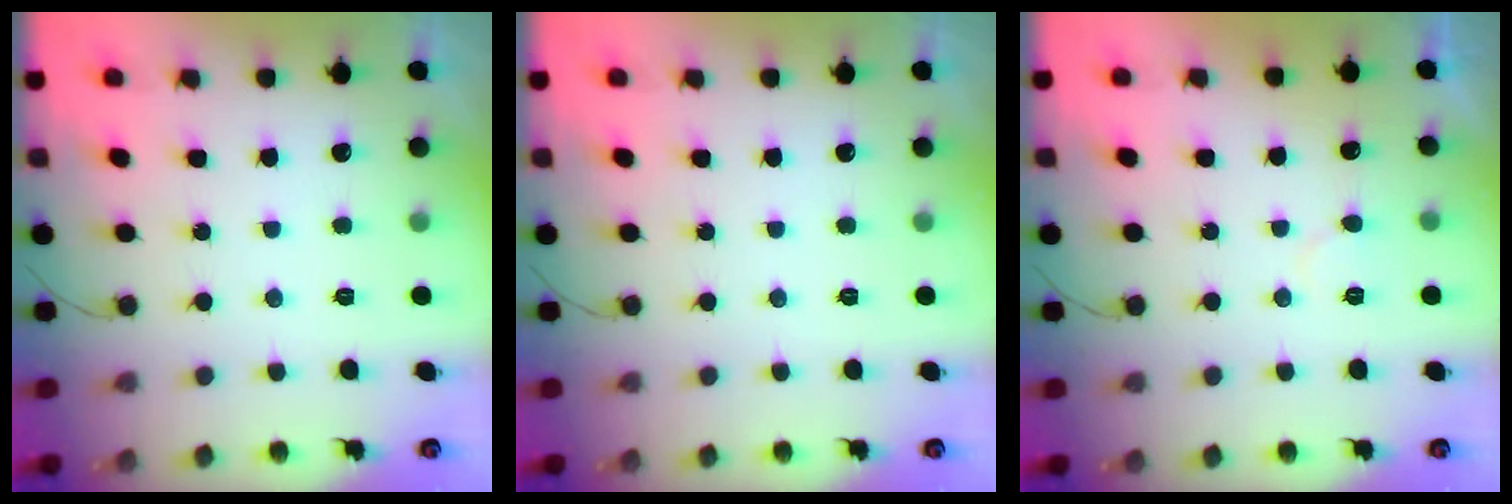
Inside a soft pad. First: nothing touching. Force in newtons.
{"total": 0.0}
{"total": 5.6, "press": 5.6, "slide": 0.5}